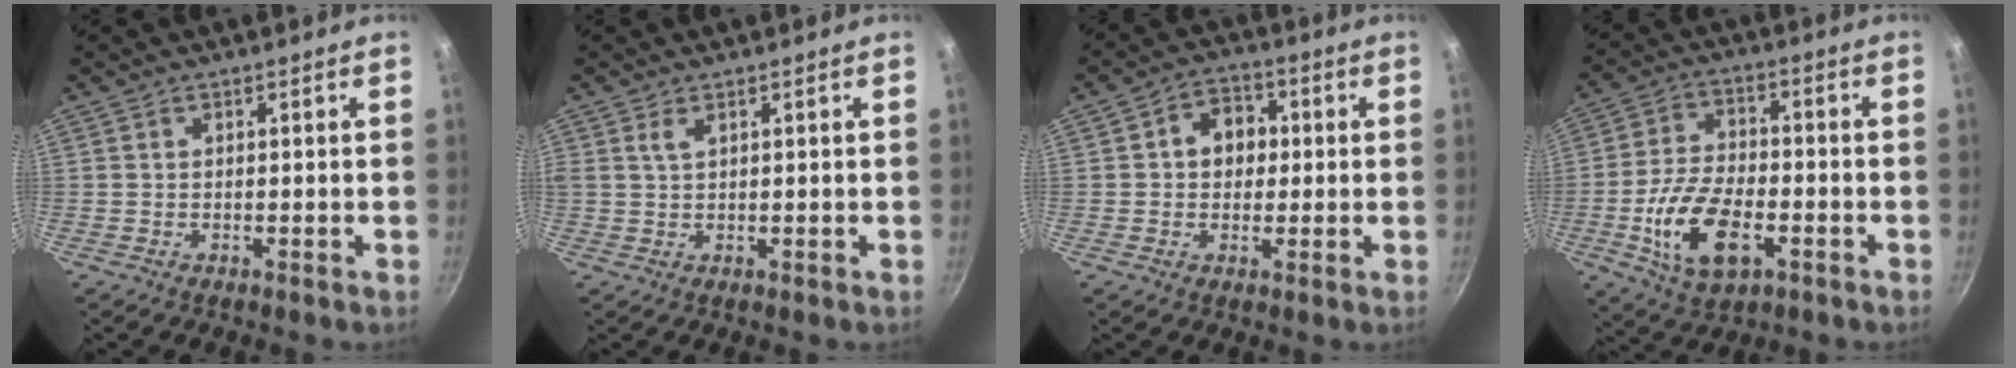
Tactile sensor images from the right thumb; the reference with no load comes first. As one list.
[{"total": 1.9, "force": [0.9, 0.8, 1.4], "torque": [-0.026, -0.003, 0.019]}, {"total": 7.2, "force": [0.8, 5.8, 4.2], "torque": [-0.028, 0.010, 0.002]}, {"total": 15.7, "force": [-4.9, 8.5, 12.2], "torque": [-0.227, 0.023, -0.091]}]